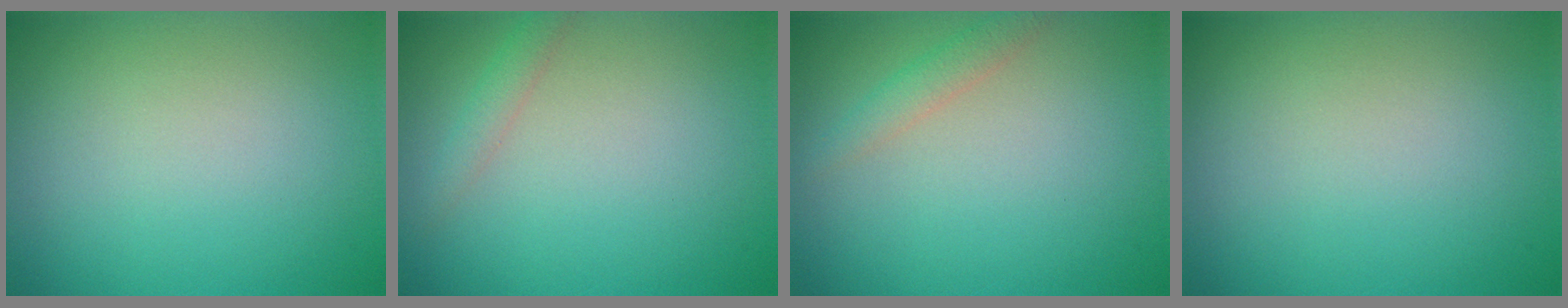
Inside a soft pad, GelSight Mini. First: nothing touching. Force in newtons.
{"total": 1.3, "press": 1.3, "slide": 0.0}
{"total": 1.5, "press": 1.5, "slide": 0.1}
{"total": 0.0}